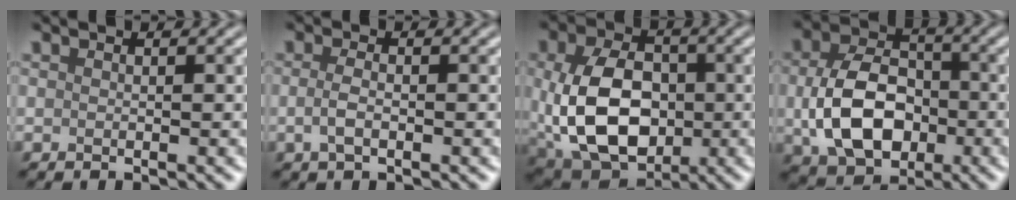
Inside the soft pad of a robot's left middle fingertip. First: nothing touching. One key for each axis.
{"total": 1.7, "fx": -0.4, "fy": 0.7, "fz": 1.5, "tx": -0.034, "ty": -0.001, "tz": -0.012}
{"total": 11.0, "fx": -0.7, "fy": 7.5, "fz": 7.9, "tx": -0.169, "ty": -0.009, "tz": -0.009}
{"total": 8.6, "fx": -1.1, "fy": 6.2, "fz": 6.0, "tx": -0.125, "ty": -0.003, "tz": -0.019}